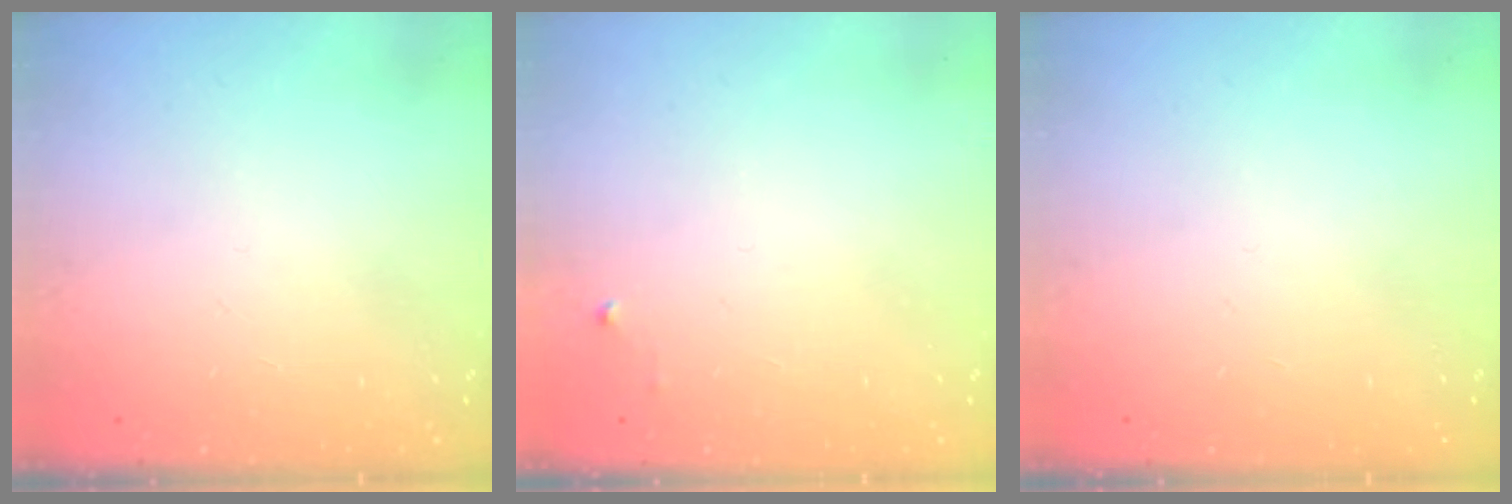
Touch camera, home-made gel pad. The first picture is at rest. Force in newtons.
{"total": 2.5, "press": 2.5, "slide": 0.4}
{"total": 0.0}